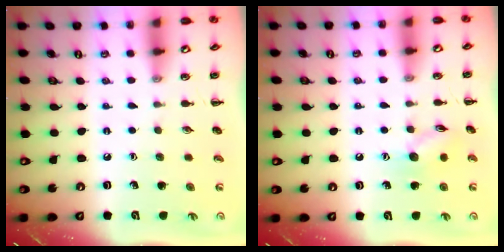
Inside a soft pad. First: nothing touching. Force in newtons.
{"total": 8.1, "press": 8.1, "slide": 0.8}